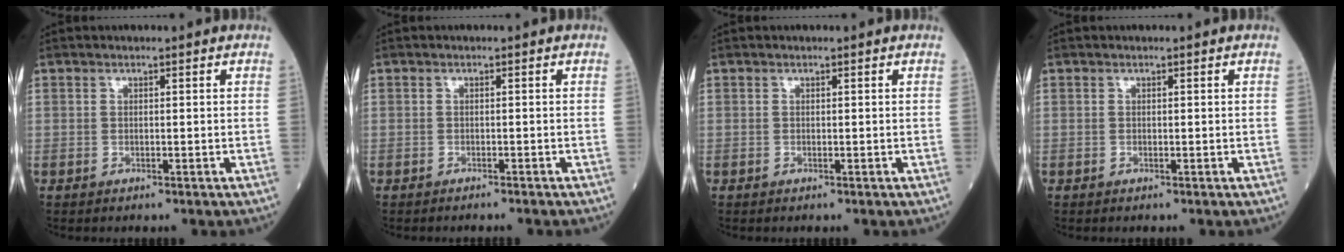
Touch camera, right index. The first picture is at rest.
{"total": 2.0, "force": [-1.9, -0.2, 0.8], "torque": [-0.012, 0.000, -0.021]}
{"total": 0.0}
{"total": 0.0}